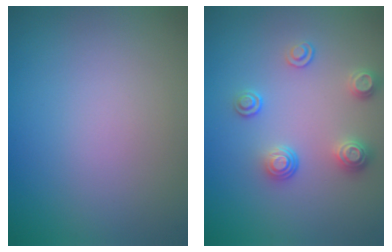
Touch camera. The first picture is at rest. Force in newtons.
{"total": 2.7, "press": 2.5, "slide": 0.9}